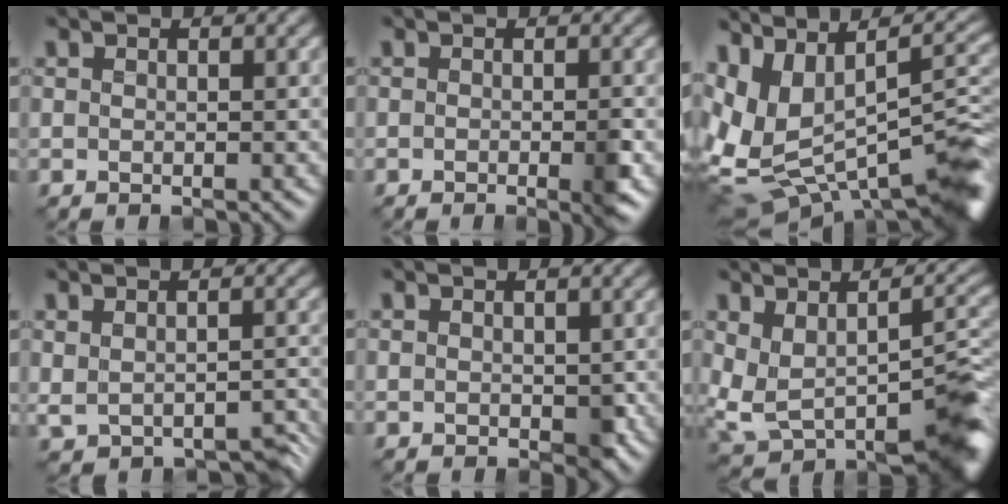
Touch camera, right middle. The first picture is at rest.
{"total": 1.5, "force": [-0.8, 0.3, 1.3], "torque": [-0.021, -0.005, -0.013]}
{"total": 13.2, "force": [-3.4, 7.1, 10.7], "torque": [-0.205, -0.023, -0.014]}
{"total": 4.4, "force": [-1.4, 2.7, 3.2], "torque": [-0.042, -0.016, -0.006]}
{"total": 2.3, "force": [-0.1, 1.5, 1.8], "torque": [-0.033, -0.005, 0.000]}
{"total": 10.4, "force": [-2.2, 5.2, 8.7], "torque": [-0.155, -0.030, -0.025]}